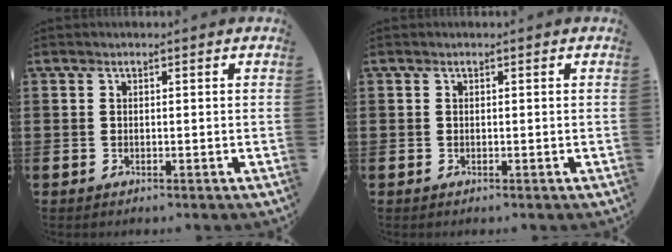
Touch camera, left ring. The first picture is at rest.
{"total": 0.0}